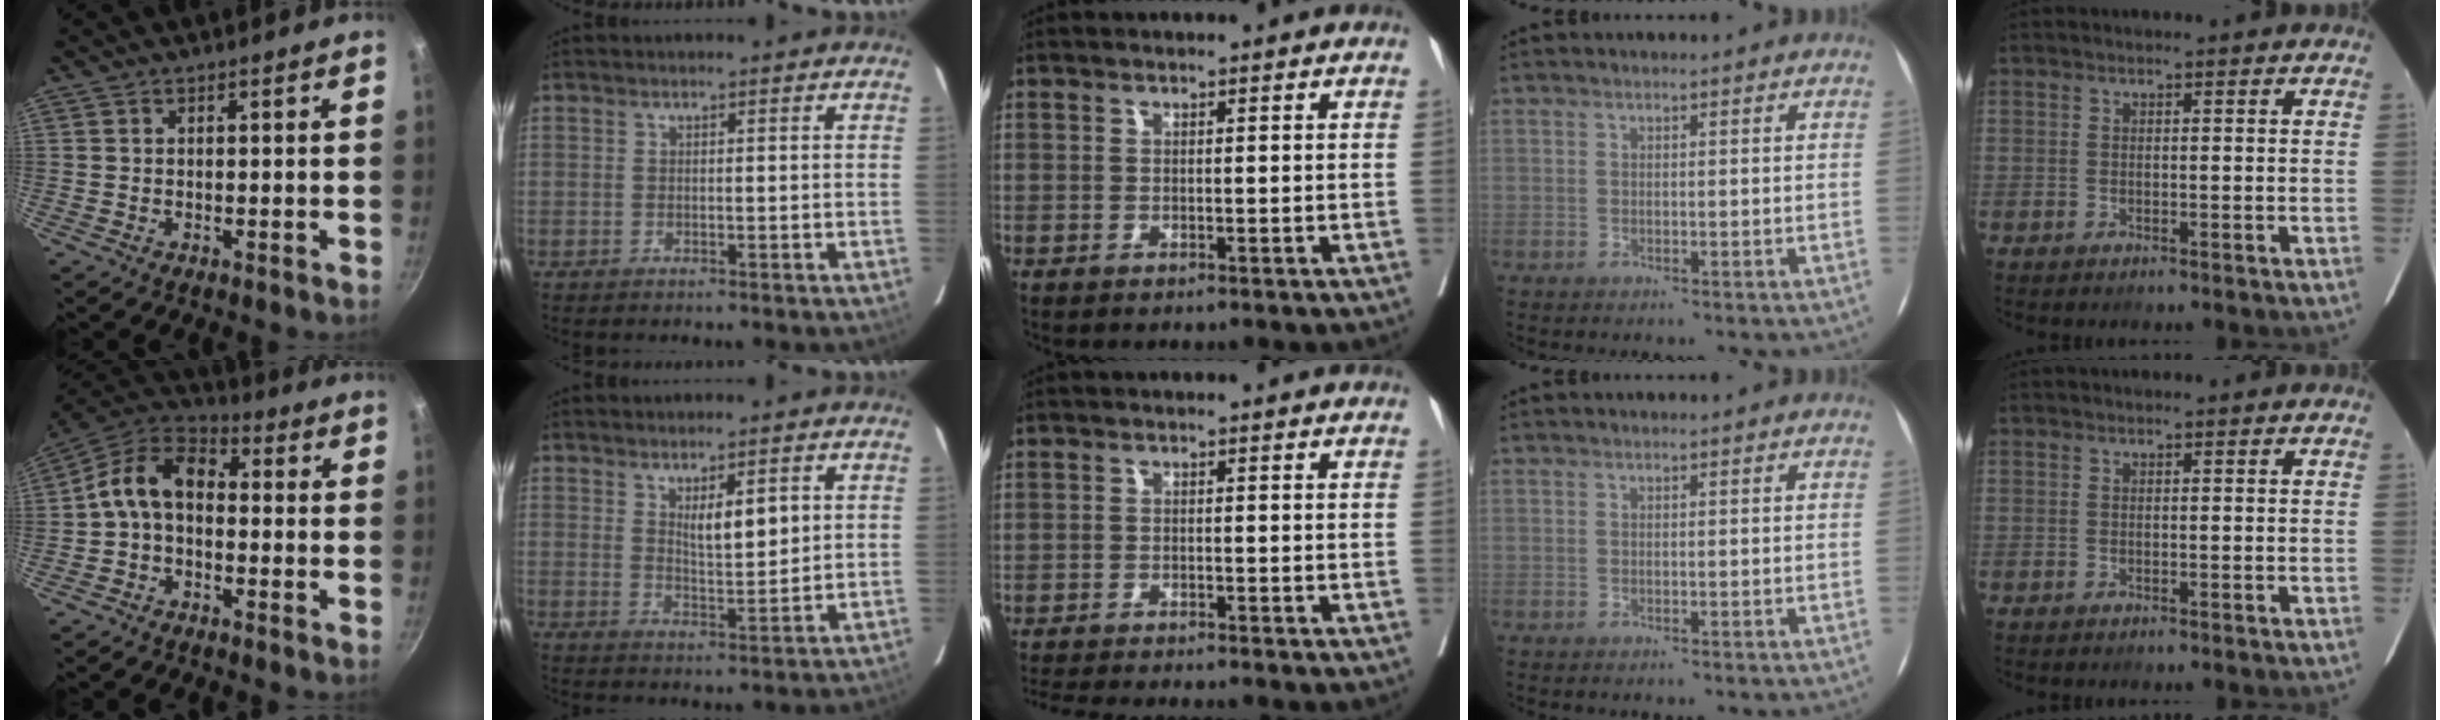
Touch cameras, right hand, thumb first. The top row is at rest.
{"thumb": {"total": 11.0, "force": [-0.6, 7.5, 8.1], "torque": [-0.130, 0.037, -0.029]}, "index": {"total": 5.5, "force": [2.0, 1.3, 4.9], "torque": [-0.084, -0.011, 0.038]}, "middle": {"total": 9.3, "force": [-8.5, 0.1, 3.7], "torque": [-0.048, -0.020, -0.125]}}